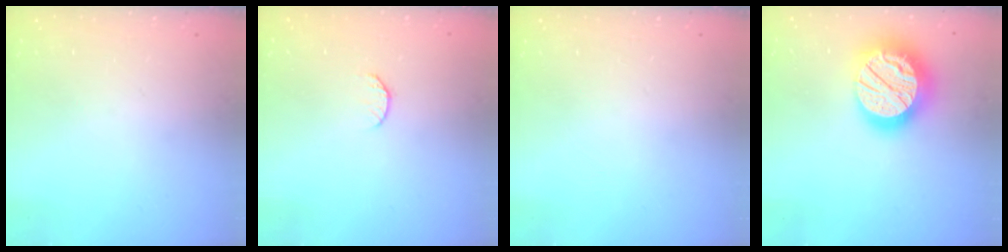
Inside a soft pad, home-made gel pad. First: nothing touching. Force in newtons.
{"total": 6.8, "press": 6.7, "slide": 0.8}
{"total": 0.0}
{"total": 23.9, "press": 23.8, "slide": 1.9}